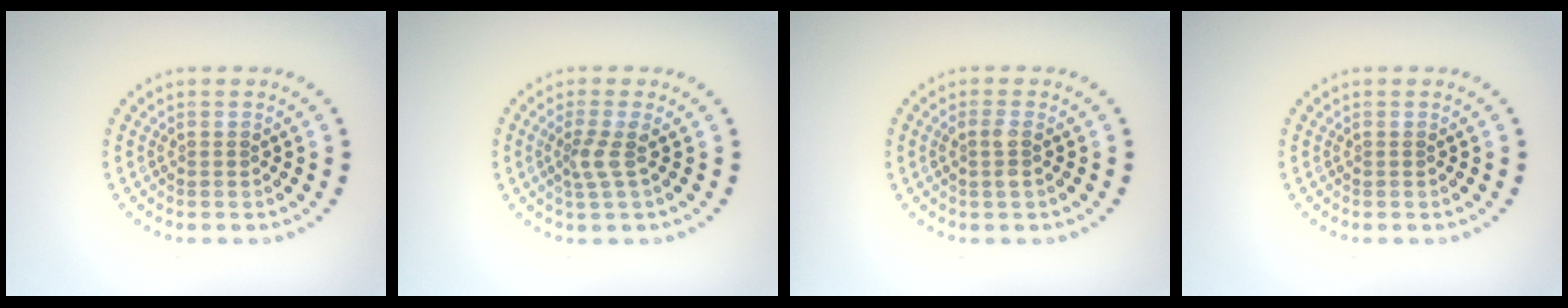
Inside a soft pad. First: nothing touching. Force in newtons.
{"total": 1.9, "press": 1.4, "slide": 1.3}
{"total": 1.5, "press": 1.3, "slide": 0.6}
{"total": 0.0}